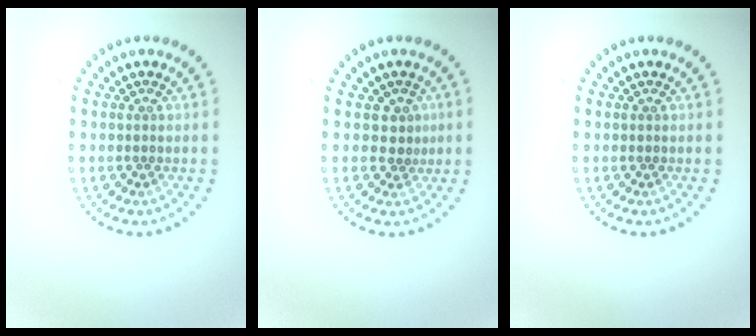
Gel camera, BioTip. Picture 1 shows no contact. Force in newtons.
{"total": 1.6, "press": 1.2, "slide": 1.0}
{"total": 0.0}